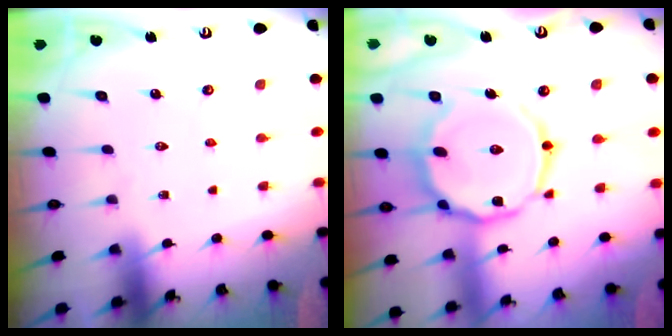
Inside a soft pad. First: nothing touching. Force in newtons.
{"total": 16.2, "press": 16.2, "slide": 1.1}